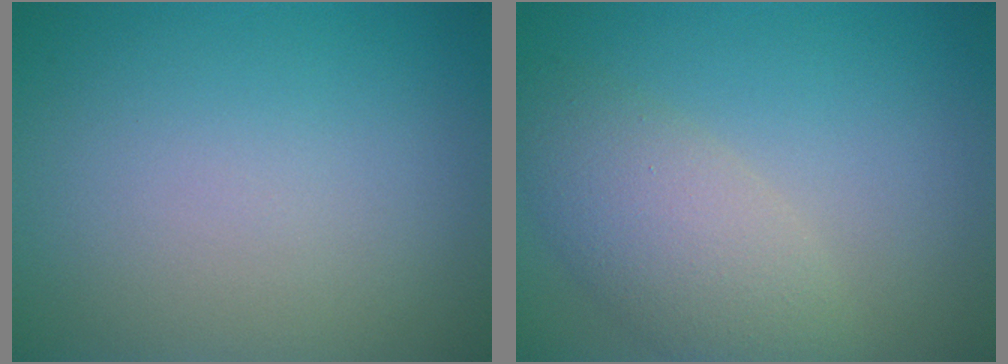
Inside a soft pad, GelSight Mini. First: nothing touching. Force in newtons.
{"total": 4.7, "press": 4.7, "slide": 0.4}